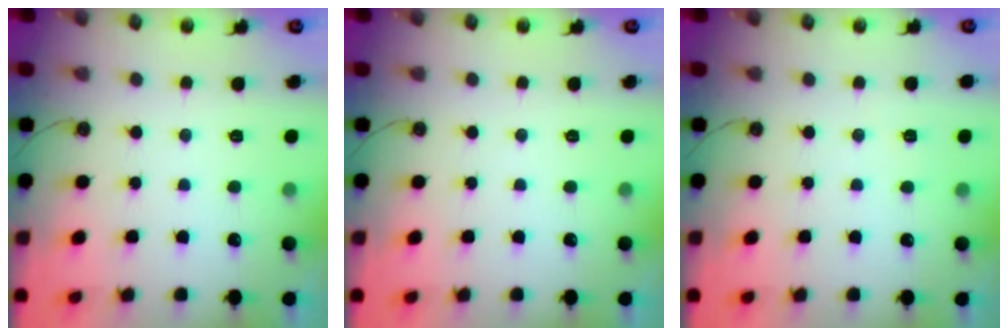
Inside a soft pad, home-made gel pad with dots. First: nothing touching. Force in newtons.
{"total": 0.0}
{"total": 2.5, "press": 1.2, "slide": 2.2}